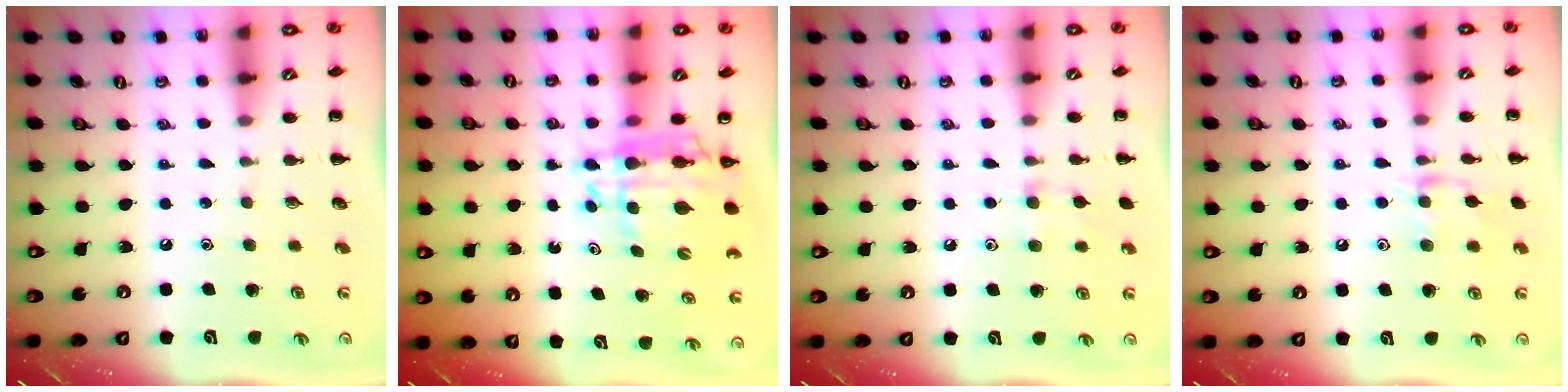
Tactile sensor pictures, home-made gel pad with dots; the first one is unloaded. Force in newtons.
{"total": 9.3, "press": 8.8, "slide": 3.0}
{"total": 7.2, "press": 6.9, "slide": 2.1}
{"total": 8.8, "press": 8.8, "slide": 0.8}